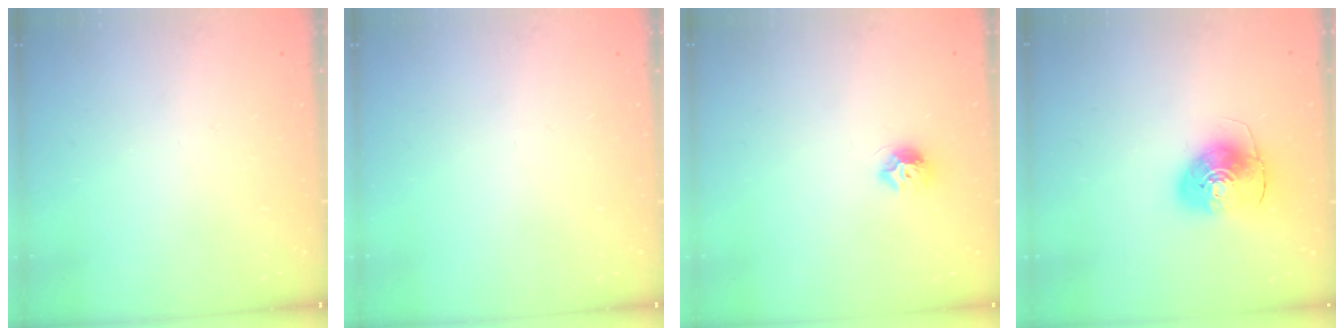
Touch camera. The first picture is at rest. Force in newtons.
{"total": 0.0}
{"total": 7.6, "press": 7.6, "slide": 0.2}
{"total": 9.3, "press": 9.3, "slide": 1.1}